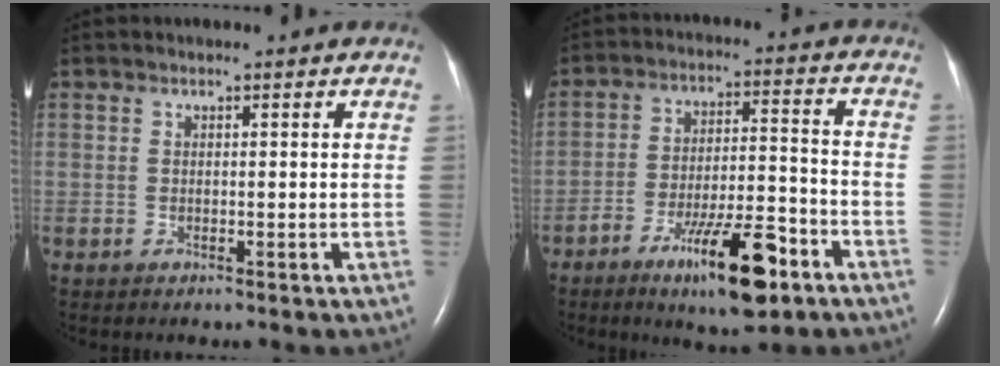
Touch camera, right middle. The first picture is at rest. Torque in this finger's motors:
{"motor_torque": [1.41, -0.73, 0.30, 0.20]}